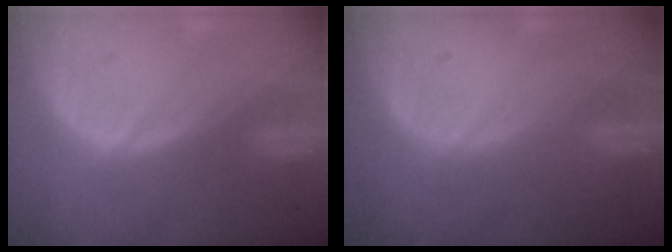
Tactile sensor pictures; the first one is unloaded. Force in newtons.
{"total": 0.0}